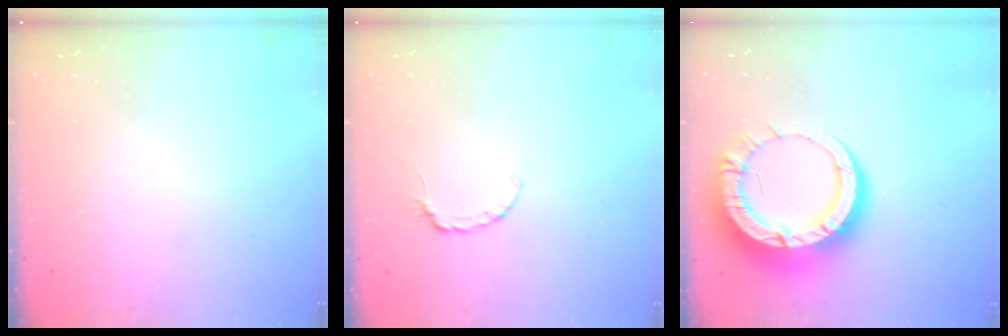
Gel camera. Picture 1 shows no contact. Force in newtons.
{"total": 4.0, "press": 4.0, "slide": 0.5}
{"total": 16.8, "press": 16.7, "slide": 1.7}